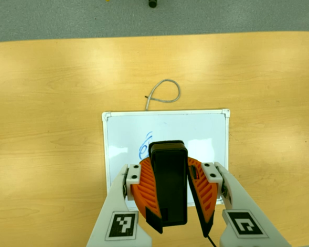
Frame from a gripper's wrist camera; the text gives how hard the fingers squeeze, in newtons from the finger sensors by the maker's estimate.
{"total": 11.6, "left": 11.4, "right": 11.9}